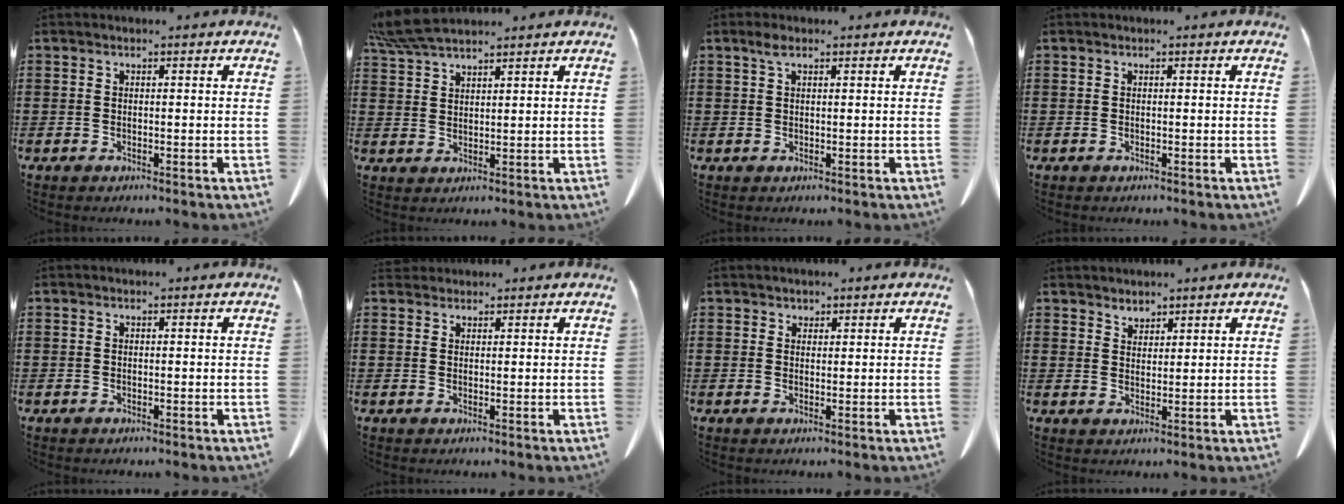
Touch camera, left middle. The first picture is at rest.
{"total": 6.1, "force": [5.2, 1.0, 2.9], "torque": [-0.071, -0.009, 0.101]}
{"total": 1.7, "force": [0.8, 0.7, 1.3], "torque": [-0.031, 0.002, 0.015]}
{"total": 0.0}
{"total": 0.0}
{"total": 1.5, "force": [1.4, 0.5, 0.2], "torque": [-0.008, 0.001, 0.030]}
{"total": 1.1, "force": [1.0, 0.5, 0.0], "torque": [-0.004, -0.002, 0.021]}
{"total": 2.2, "force": [2.1, 0.6, 0.0], "torque": [-0.005, -0.004, 0.043]}